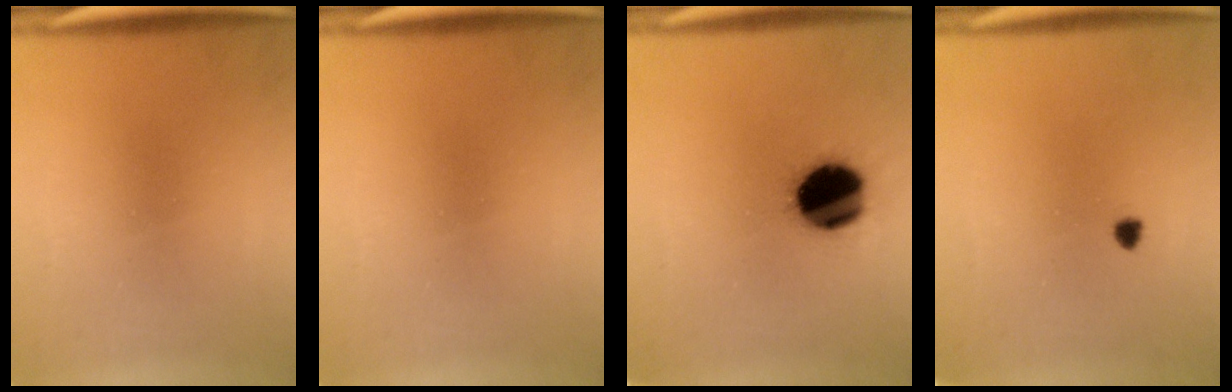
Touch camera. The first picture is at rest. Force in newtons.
{"total": 0.0}
{"total": 17.9}
{"total": 1.2}